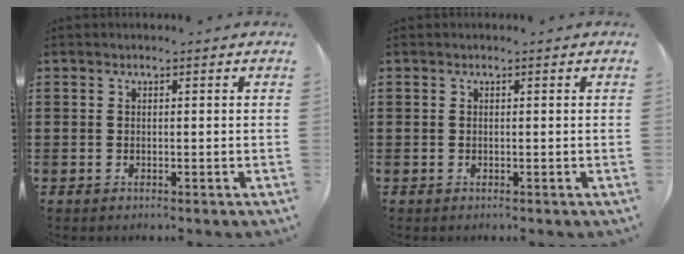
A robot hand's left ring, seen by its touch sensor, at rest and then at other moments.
{"total": 0.0}